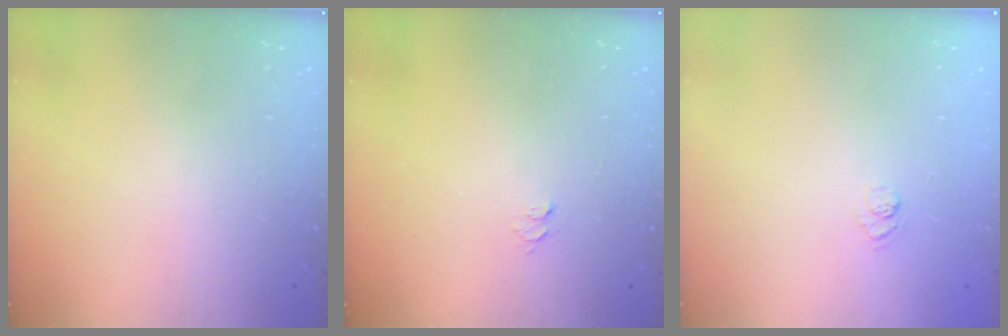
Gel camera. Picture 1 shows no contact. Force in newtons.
{"total": 3.6, "press": 3.6, "slide": 0.4}
{"total": 3.2, "press": 3.0, "slide": 1.0}